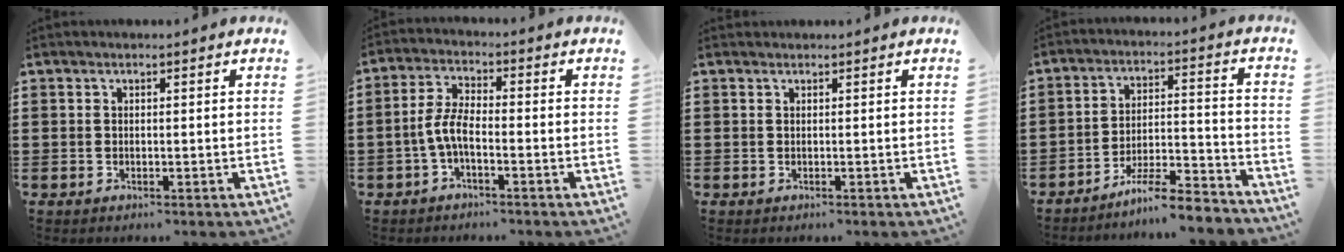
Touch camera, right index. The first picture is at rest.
{"total": 4.8, "force": [-1.9, 1.4, 4.3], "torque": [-0.104, -0.005, -0.043]}
{"total": 0.0}
{"total": 7.4, "force": [-6.9, 0.3, 2.9], "torque": [-0.046, 0.006, -0.130]}